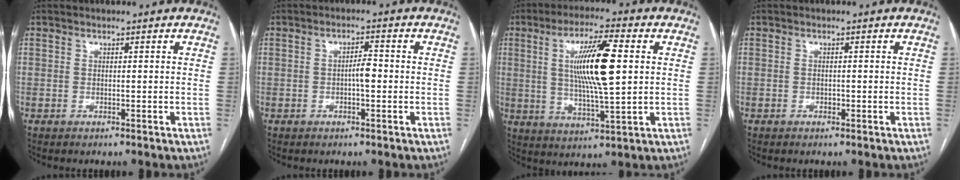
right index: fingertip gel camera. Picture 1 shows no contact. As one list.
[{"total": 2.6, "force": [-0.5, 0.7, 2.5], "torque": [-0.038, 0.005, -0.008]}, {"total": 12.5, "force": [2.2, 1.4, 12.2], "torque": [-0.222, 0.002, 0.039]}, {"total": 0.6, "force": [-0.2, 0.4, 0.4], "torque": [-0.008, 0.001, -0.003]}]